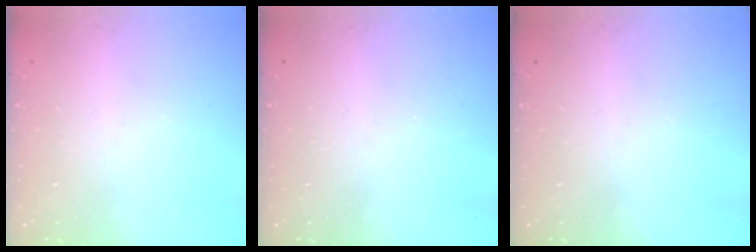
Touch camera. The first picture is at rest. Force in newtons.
{"total": 0.0}
{"total": 0.0}